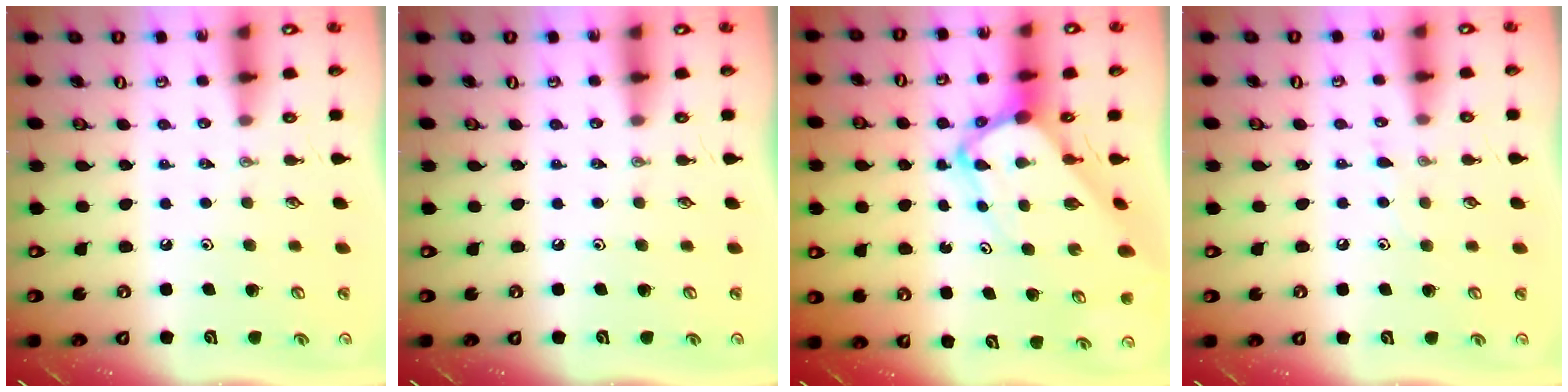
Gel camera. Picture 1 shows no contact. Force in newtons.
{"total": 0.0}
{"total": 6.7, "press": 6.6, "slide": 0.6}
{"total": 4.2, "press": 4.2, "slide": 0.5}